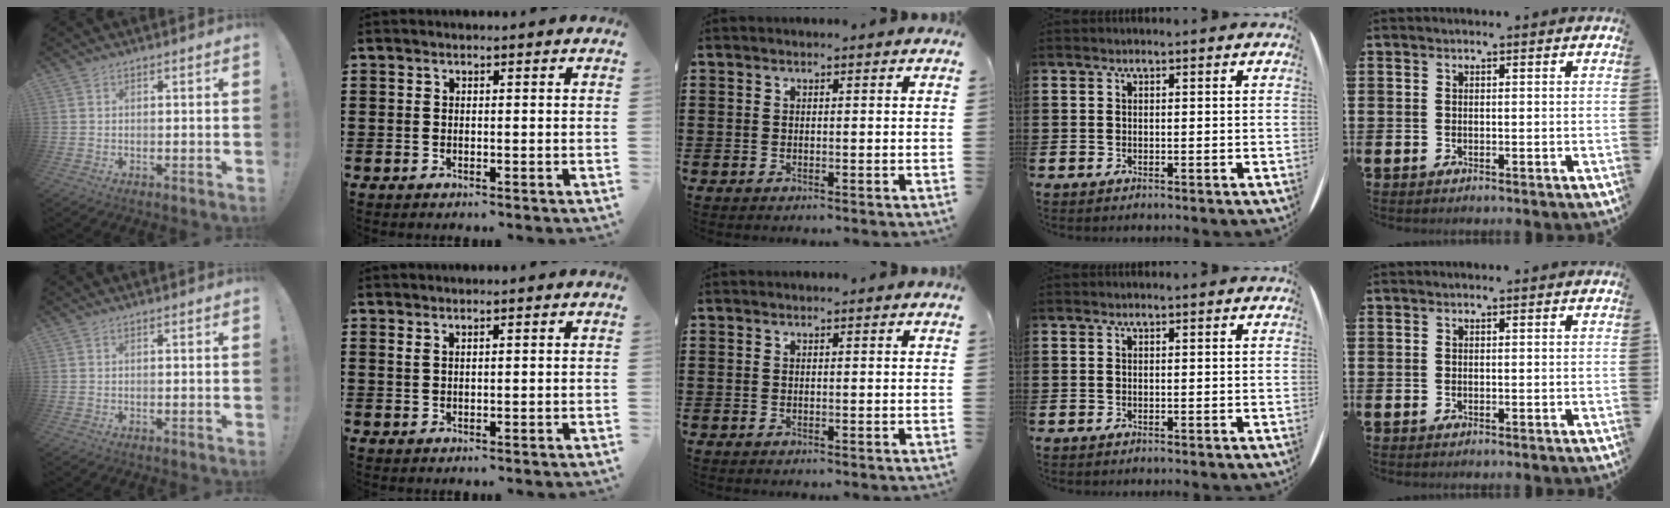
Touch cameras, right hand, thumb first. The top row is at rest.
{"index": {"total": 1.1, "force": [0.9, 0.4, 0.5], "torque": [-0.013, 0.002, 0.017]}}